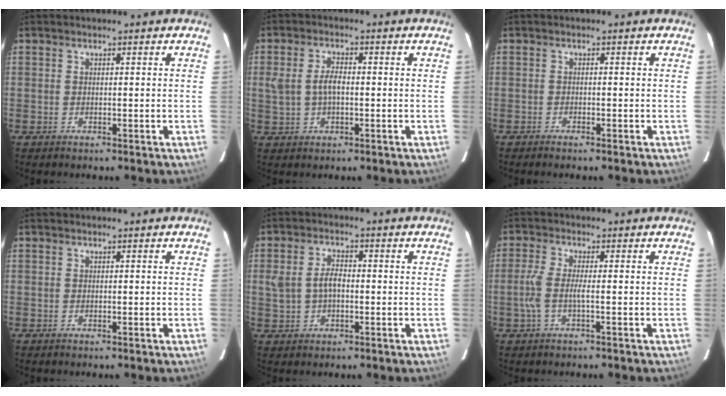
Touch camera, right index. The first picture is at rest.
{"total": 4.8, "force": [-0.1, 2.7, 4.0], "torque": [-0.081, 0.006, 0.005]}
{"total": 0.8, "force": [-0.7, 0.0, 0.3], "torque": [-0.007, -0.001, -0.013]}
{"total": 0.0}
{"total": 5.2, "force": [-0.3, 3.3, 4.0], "torque": [-0.083, 0.009, 0.002]}
{"total": 4.0, "force": [-1.0, 0.3, 3.8], "torque": [-0.092, 0.000, -0.021]}